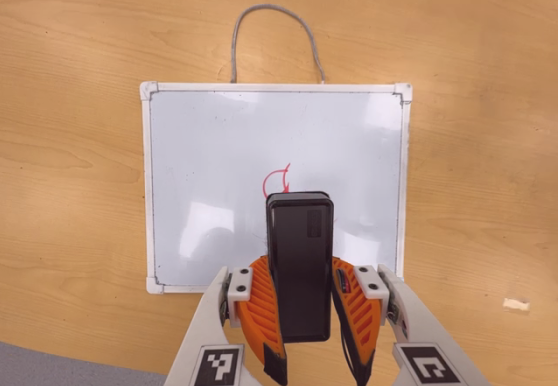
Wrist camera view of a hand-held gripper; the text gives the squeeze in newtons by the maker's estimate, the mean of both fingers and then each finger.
{"total": 8.3, "left": 7.4, "right": 9.2}